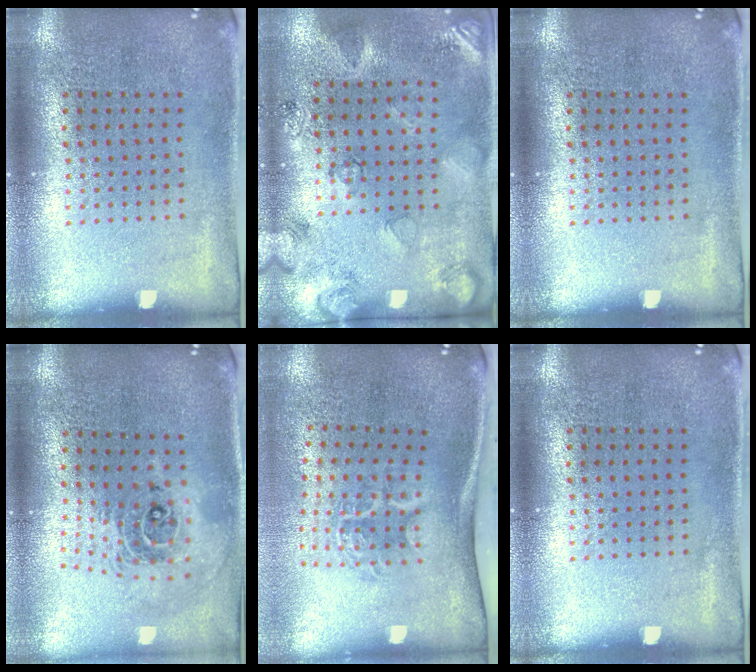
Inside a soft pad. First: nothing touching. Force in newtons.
{"total": 2.6, "press": 1.7, "slide": 1.9}
{"total": 0.0}
{"total": 2.2, "press": 1.7, "slide": 1.5}
{"total": 2.0, "press": 1.3, "slide": 1.5}
{"total": 0.0}